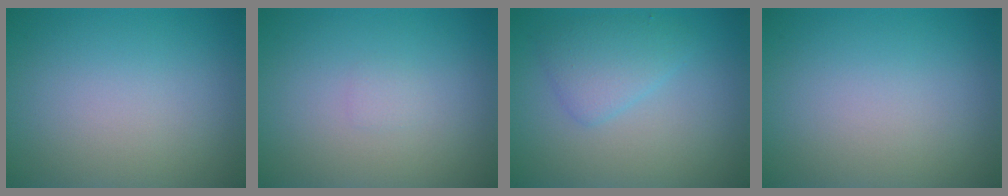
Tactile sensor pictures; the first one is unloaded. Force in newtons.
{"total": 0.5, "press": 0.5, "slide": 0.0}
{"total": 2.6, "press": 2.6, "slide": 0.1}
{"total": 0.0}